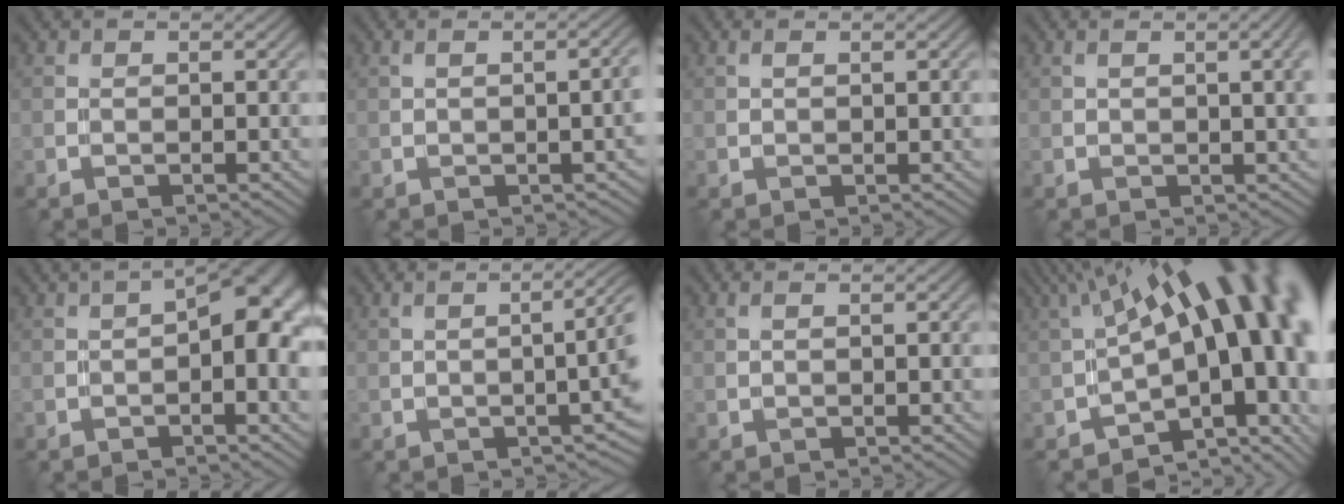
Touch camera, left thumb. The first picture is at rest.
{"total": 3.3, "force": [0.0, 1.0, 3.2], "torque": [-0.032, 0.005, 0.005]}
{"total": 0.6, "force": [0.3, 0.1, 0.5], "torque": [-0.012, -0.001, 0.008]}
{"total": 3.6, "force": [0.6, 1.0, 3.5], "torque": [-0.038, 0.009, 0.013]}
{"total": 7.2, "force": [0.0, 2.1, 6.9], "torque": [-0.103, 0.005, 0.006]}
{"total": 5.4, "force": [0.0, 1.3, 5.2], "torque": [-0.062, 0.005, 0.010]}
{"total": 0.6, "force": [0.2, 0.1, 0.5], "torque": [-0.012, 0.000, 0.006]}
{"total": 19.8, "force": [2.3, 8.5, 17.7], "torque": [-0.199, -0.026, 0.076]}